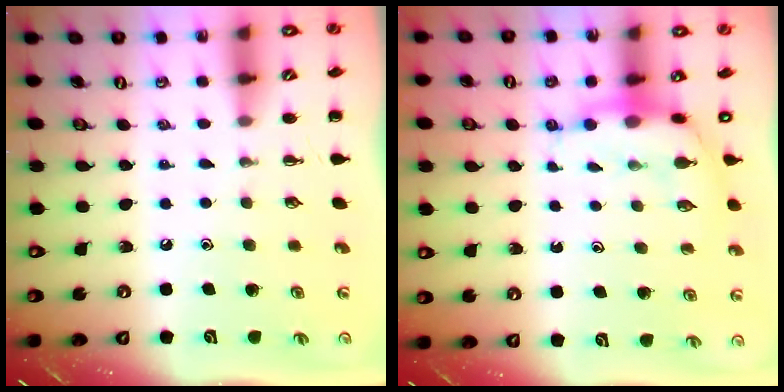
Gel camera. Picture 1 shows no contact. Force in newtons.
{"total": 7.9, "press": 7.8, "slide": 1.3}